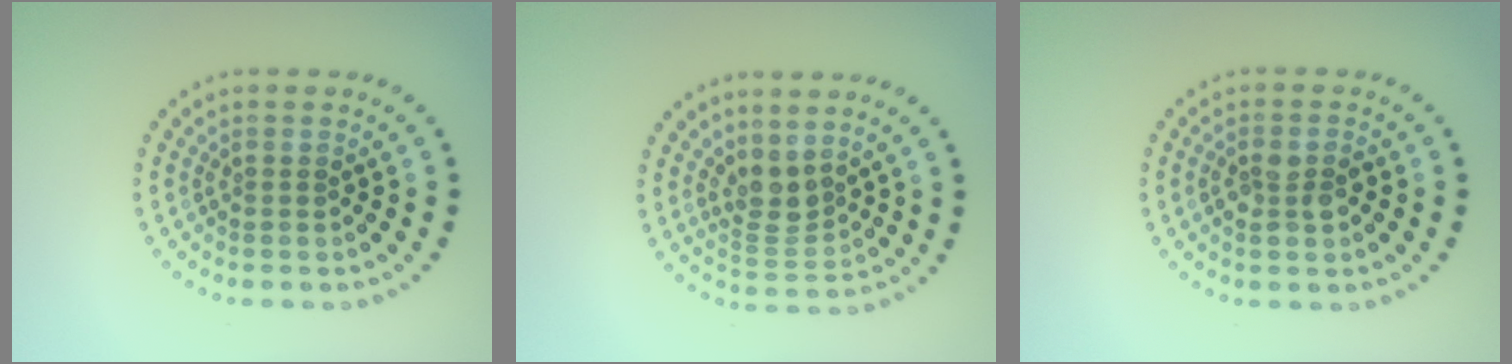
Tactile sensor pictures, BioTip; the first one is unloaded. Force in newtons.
{"total": 2.7, "press": 2.2, "slide": 1.7}
{"total": 2.4, "press": 2.4, "slide": 0.3}